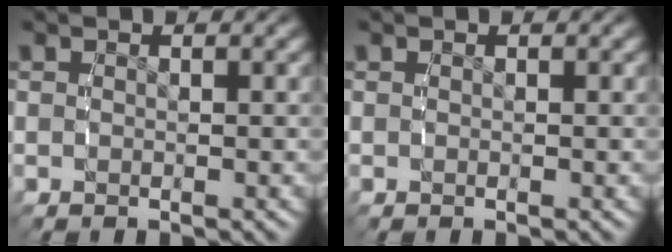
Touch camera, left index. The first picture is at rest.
{"total": 0.0}